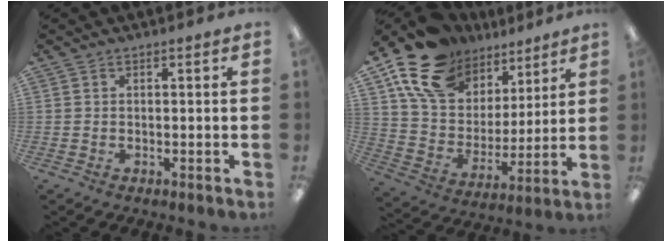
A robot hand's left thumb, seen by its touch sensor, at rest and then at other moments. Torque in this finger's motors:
{"motor_torque": [0.63, 0.75, 1.32, -1.45, 0.16]}